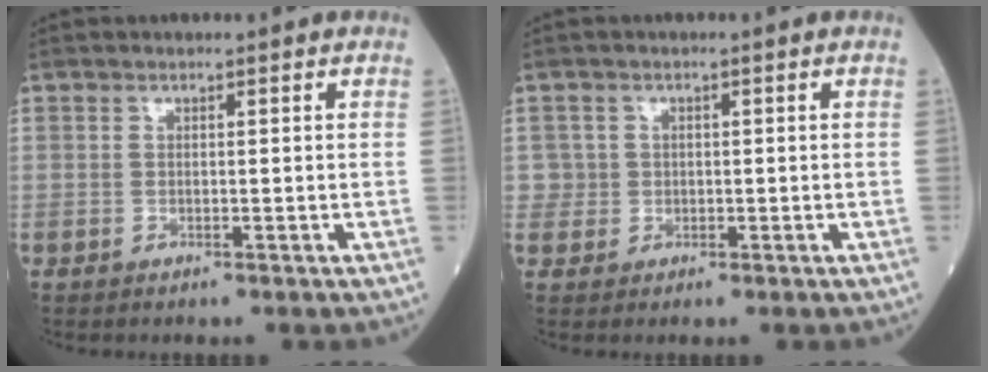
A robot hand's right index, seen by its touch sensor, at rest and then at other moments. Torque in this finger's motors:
{"motor_torque": [0.34, -0.24, 0.11, 0.06]}